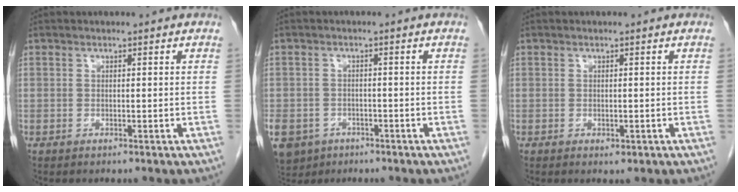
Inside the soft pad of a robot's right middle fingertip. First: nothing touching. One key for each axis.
{"total": 9.7, "fx": -5.1, "fy": 7.6, "fz": 3.2, "tx": -0.093, "ty": -0.001, "tz": -0.076}
{"total": 0.9, "fx": -0.3, "fy": 0.5, "fz": 0.7, "tx": -0.009, "ty": -0.002, "tz": 0.000}